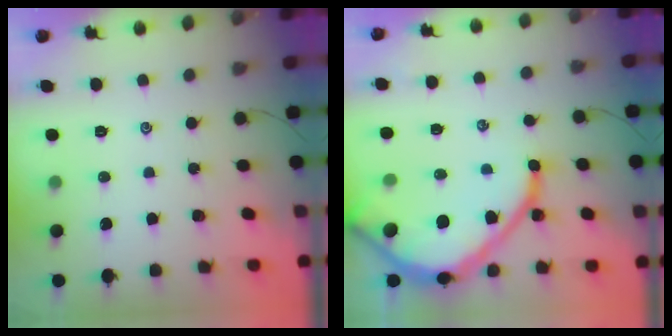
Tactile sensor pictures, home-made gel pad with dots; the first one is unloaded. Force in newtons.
{"total": 18.7, "press": 18.6, "slide": 1.8}